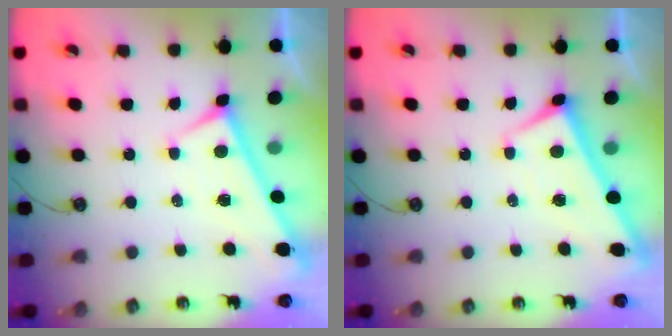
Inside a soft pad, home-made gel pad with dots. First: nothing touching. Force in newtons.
{"total": 2.1, "press": 2.1, "slide": 0.3}